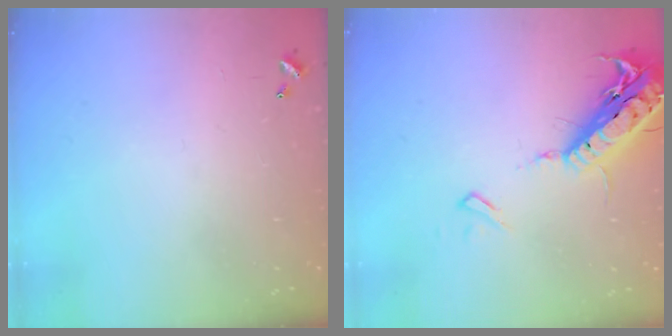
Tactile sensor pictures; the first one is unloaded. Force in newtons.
{"total": 19.4, "press": 19.0, "slide": 4.2}